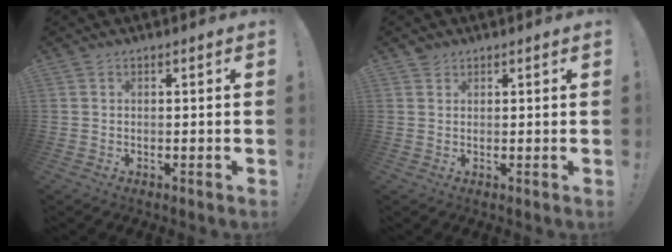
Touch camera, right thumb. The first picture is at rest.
{"total": 1.7, "force": [1.5, 0.9, 0.2], "torque": [0.004, -0.005, 0.027]}